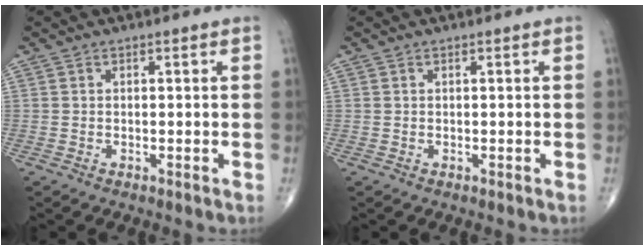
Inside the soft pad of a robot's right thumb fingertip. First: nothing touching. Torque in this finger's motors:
{"motor_torque": [-0.28, 0.07, 0.16, 0.11, -0.02]}